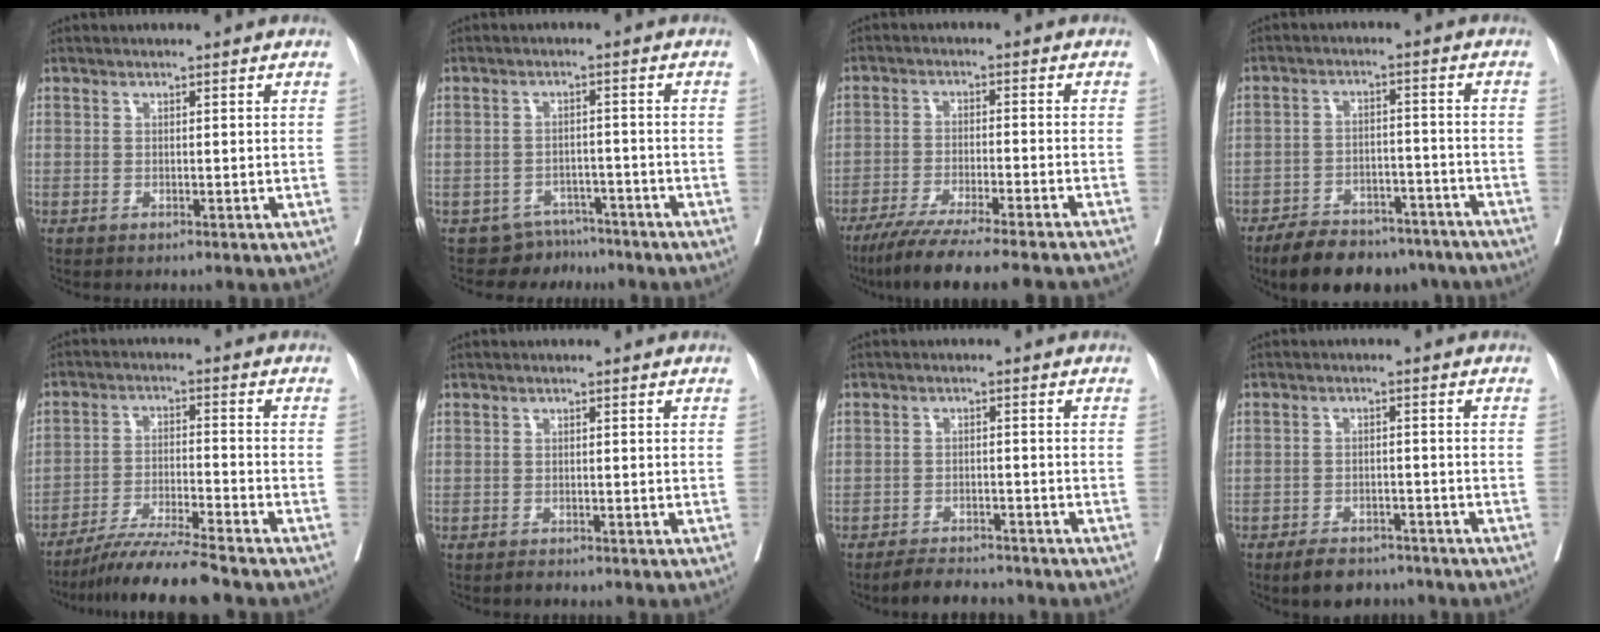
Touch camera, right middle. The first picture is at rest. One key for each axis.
{"total": 4.9, "fx": -4.2, "fy": 2.3, "fz": -1.1, "tx": 0.023, "ty": 0.025, "tz": -0.062}
{"total": 14.9, "fx": -12.9, "fy": -0.5, "fz": 7.5, "tx": -0.103, "ty": -0.040, "tz": -0.199}
{"total": 13.9, "fx": -11.4, "fy": 5.9, "fz": 5.4, "tx": -0.072, "ty": 0.012, "tz": -0.160}
{"total": 9.2, "fx": -7.9, "fy": -1.4, "fz": 4.4, "tx": -0.076, "ty": -0.027, "tz": -0.144}
{"total": 0.6, "fx": -0.6, "fy": 0.1, "fz": 0.1, "tx": -0.006, "ty": -0.003, "tz": -0.011}
{"total": 4.7, "fx": -4.2, "fy": 1.7, "fz": 1.0, "tx": -0.021, "ty": -0.006, "tz": -0.069}
{"total": 5.9, "fx": -4.8, "fy": 2.5, "fz": 2.2, "tx": -0.040, "ty": -0.002, "tz": -0.073}